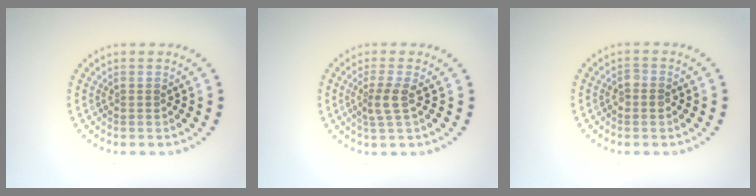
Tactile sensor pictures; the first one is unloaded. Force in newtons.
{"total": 2.1, "press": 1.6, "slide": 1.3}
{"total": 1.1, "press": 1.0, "slide": 0.3}